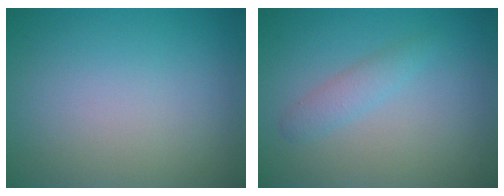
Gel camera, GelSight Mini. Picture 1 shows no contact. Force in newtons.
{"total": 1.6, "press": 1.6, "slide": 0.1}